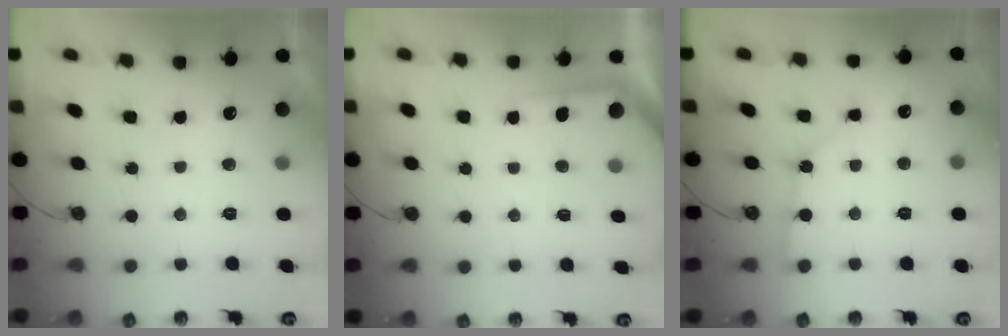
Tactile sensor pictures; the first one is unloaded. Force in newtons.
{"total": 2.5, "press": 2.4, "slide": 0.4}
{"total": 2.5, "press": 2.5, "slide": 0.3}